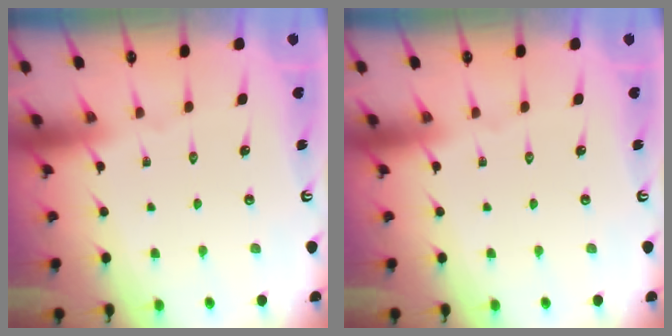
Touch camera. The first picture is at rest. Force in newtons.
{"total": 0.0}